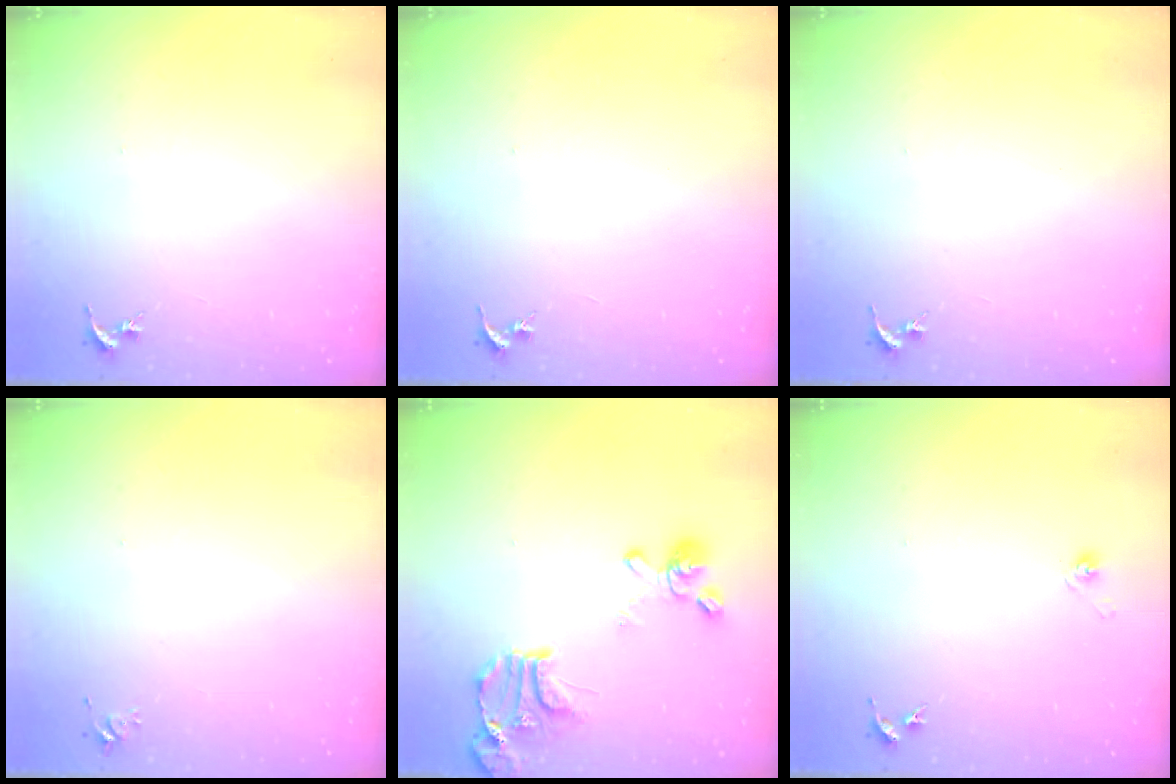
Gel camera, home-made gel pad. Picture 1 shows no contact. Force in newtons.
{"total": 0.0}
{"total": 0.0}
{"total": 4.1, "press": 4.1, "slide": 0.6}
{"total": 17.4, "press": 17.3, "slide": 1.5}
{"total": 3.1, "press": 2.6, "slide": 1.7}